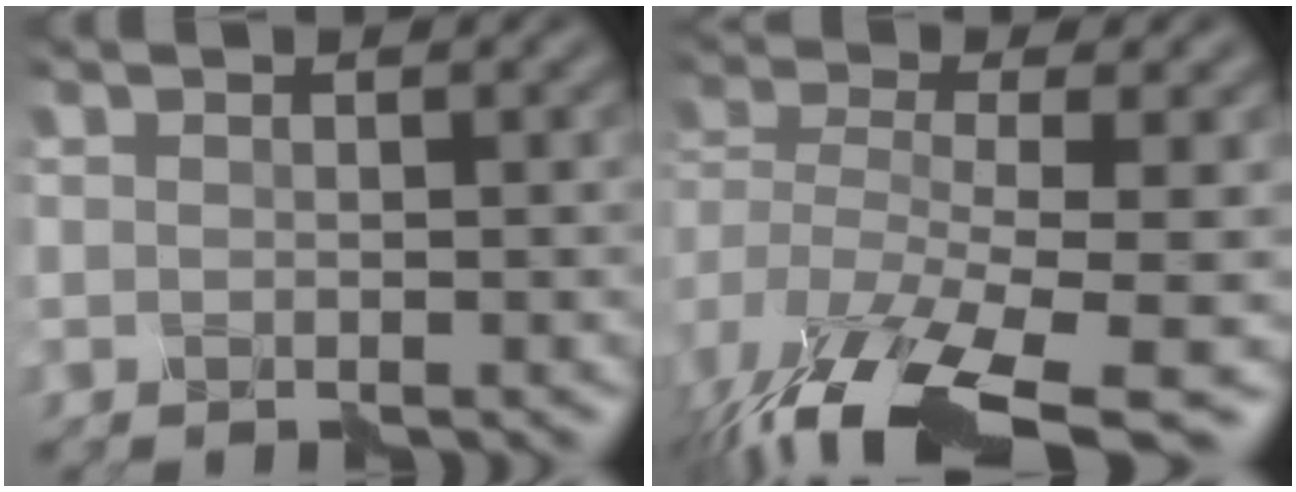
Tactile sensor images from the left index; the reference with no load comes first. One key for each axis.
{"total": 14.5, "fx": -8.5, "fy": 5.5, "fz": 10.4, "tx": -0.244, "ty": -0.042, "tz": -0.095}